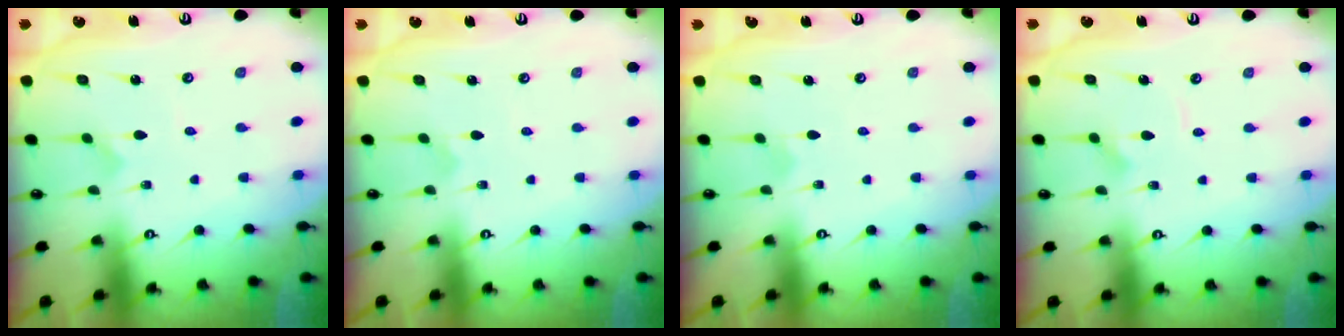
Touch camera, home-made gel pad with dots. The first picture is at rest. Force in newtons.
{"total": 0.7, "press": 0.7, "slide": 0.1}
{"total": 1.9, "press": 1.9, "slide": 0.1}
{"total": 2.9, "press": 2.9, "slide": 0.3}